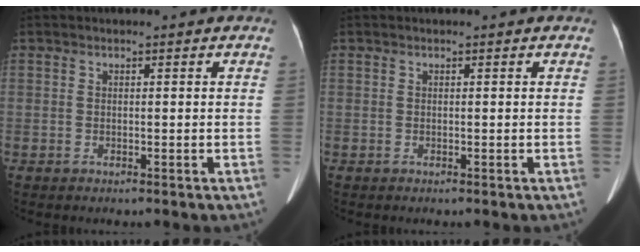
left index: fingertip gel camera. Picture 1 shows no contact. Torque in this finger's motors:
{"motor_torque": [0.00, 0.00, 0.00, 0.00]}